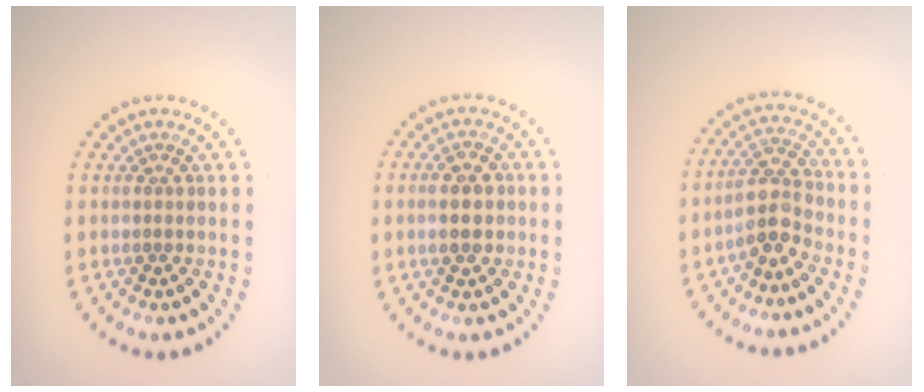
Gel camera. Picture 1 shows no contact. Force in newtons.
{"total": 2.9, "press": 2.9, "slide": 0.1}
{"total": 3.2, "press": 2.9, "slide": 1.5}